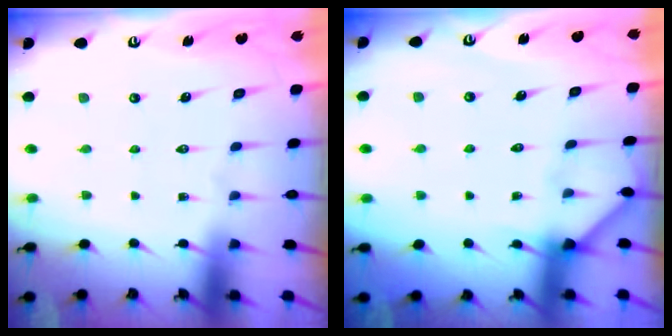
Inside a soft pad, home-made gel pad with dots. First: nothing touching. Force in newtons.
{"total": 3.3, "press": 3.3, "slide": 0.3}